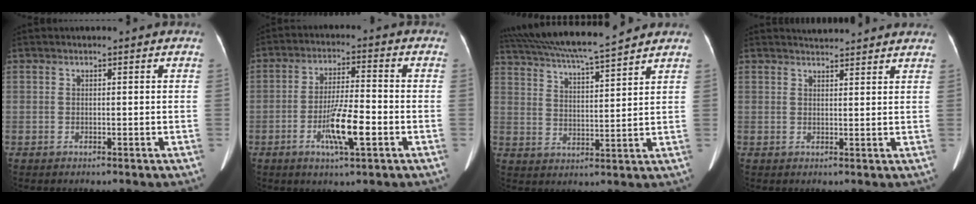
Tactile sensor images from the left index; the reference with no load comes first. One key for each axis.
{"total": 8.3, "fx": -3.4, "fy": 0.9, "fz": 7.5, "tx": -0.144, "ty": -0.009, "tz": -0.059}
{"total": 15.8, "fx": 14.0, "fy": 0.4, "fz": 7.4, "tx": -0.141, "ty": 0.025, "tz": 0.228}
{"total": 6.4, "fx": 6.2, "fy": 0.7, "fz": 1.6, "tx": -0.022, "ty": 0.022, "tz": 0.067}